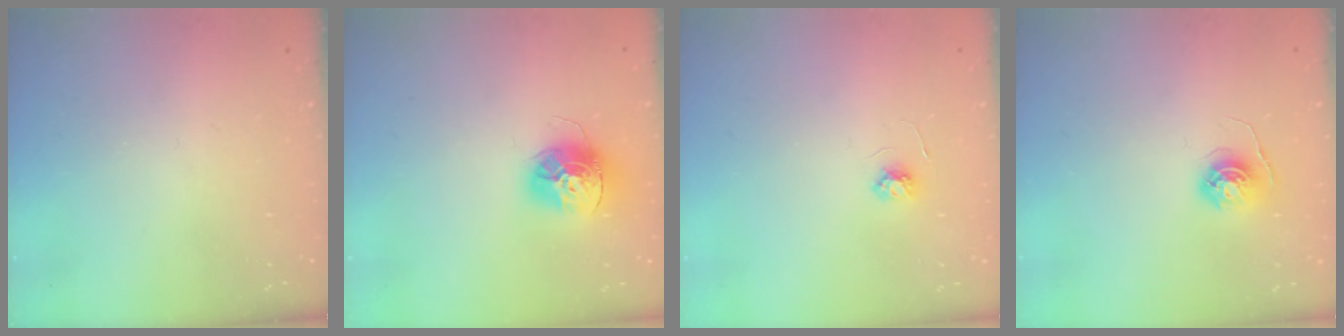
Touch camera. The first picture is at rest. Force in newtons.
{"total": 13.7, "press": 13.7, "slide": 1.2}
{"total": 3.6, "press": 3.6, "slide": 0.5}
{"total": 5.6, "press": 5.5, "slide": 0.6}